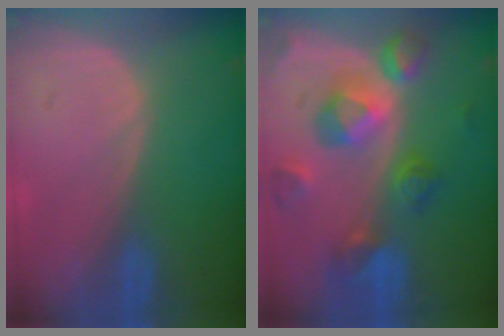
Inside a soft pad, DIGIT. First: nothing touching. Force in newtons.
{"total": 10.5, "press": 9.4, "slide": 4.7}